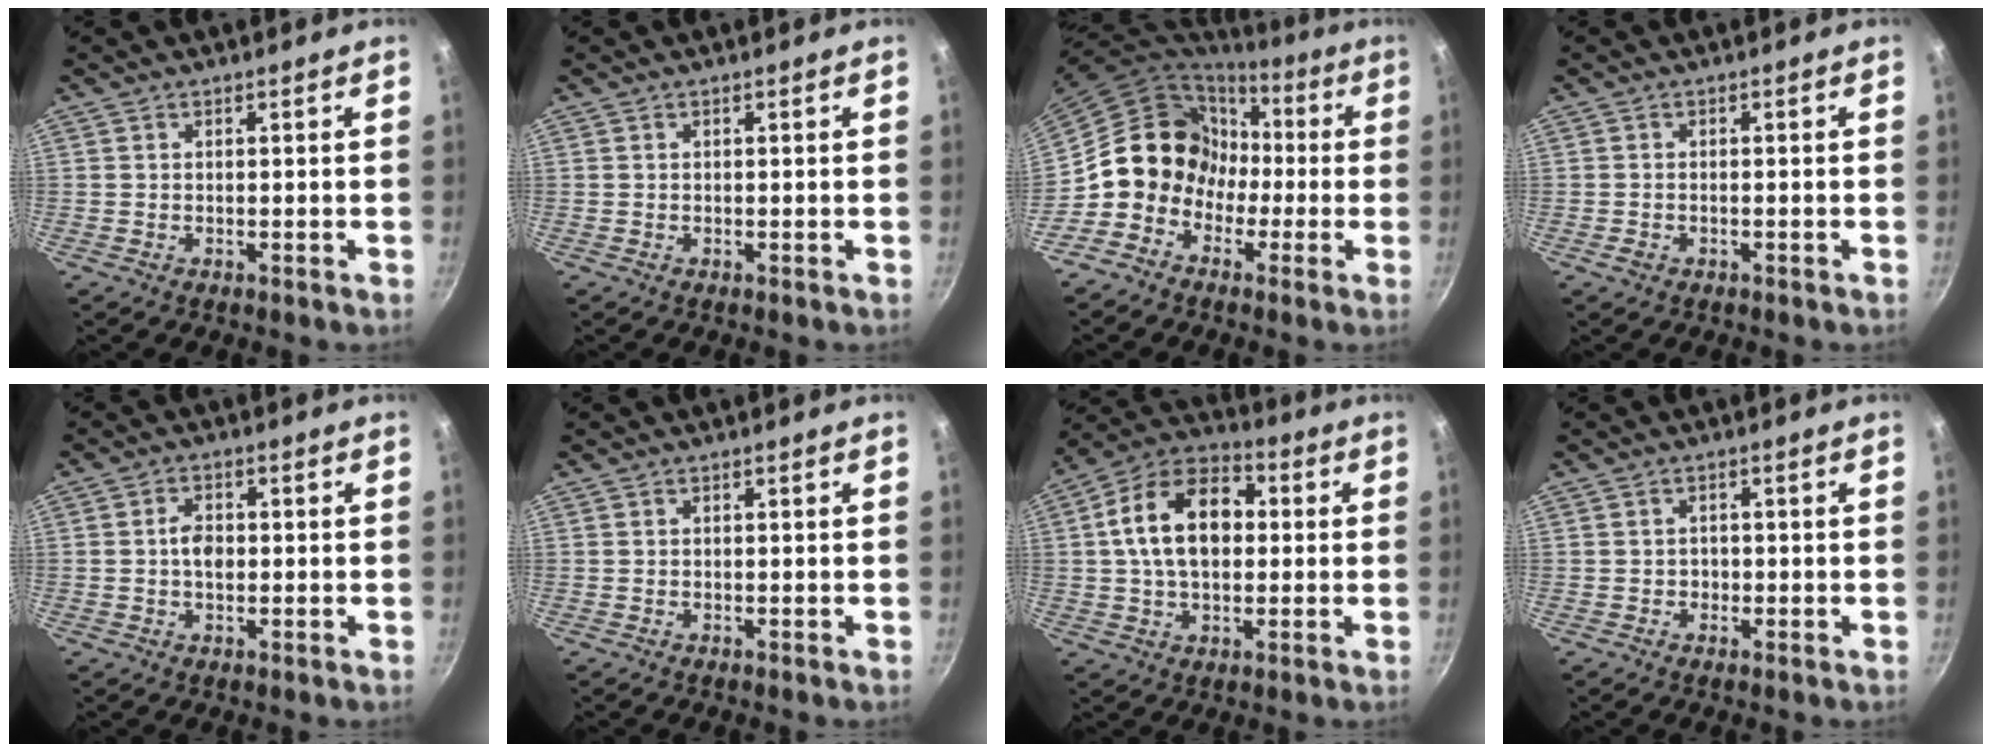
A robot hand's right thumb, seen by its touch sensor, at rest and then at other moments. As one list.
[{"total": 0.0}, {"total": 13.3, "force": [-2.0, 12.2, 4.9], "torque": [-0.032, 0.056, -0.043]}, {"total": 1.5, "force": [-0.8, 0.9, 0.8], "torque": [-0.018, 0.009, -0.013]}, {"total": 3.8, "force": [-0.1, 2.6, 2.8], "torque": [-0.036, 0.011, -0.003]}, {"total": 0.0}, {"total": 16.2, "force": [1.8, 10.8, 12.0], "torque": [-0.173, 0.027, 0.015]}, {"total": 1.5, "force": [-0.4, 1.4, 0.3], "torque": [0.002, 0.000, -0.005]}]